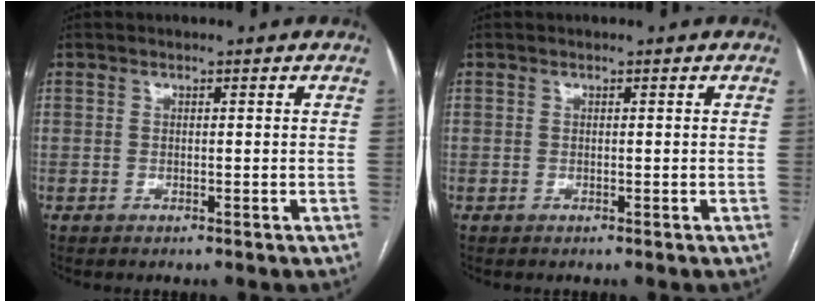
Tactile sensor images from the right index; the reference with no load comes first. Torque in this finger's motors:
{"motor_torque": [0.01, 0.00, 0.00, 0.00]}